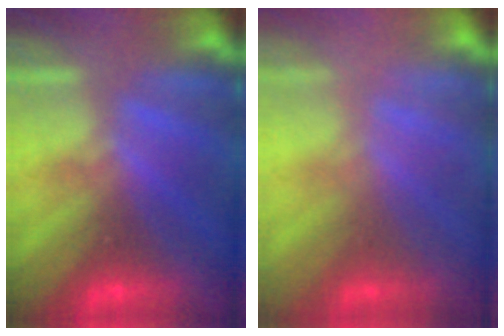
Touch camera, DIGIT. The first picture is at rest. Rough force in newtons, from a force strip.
{"total": 2.4}